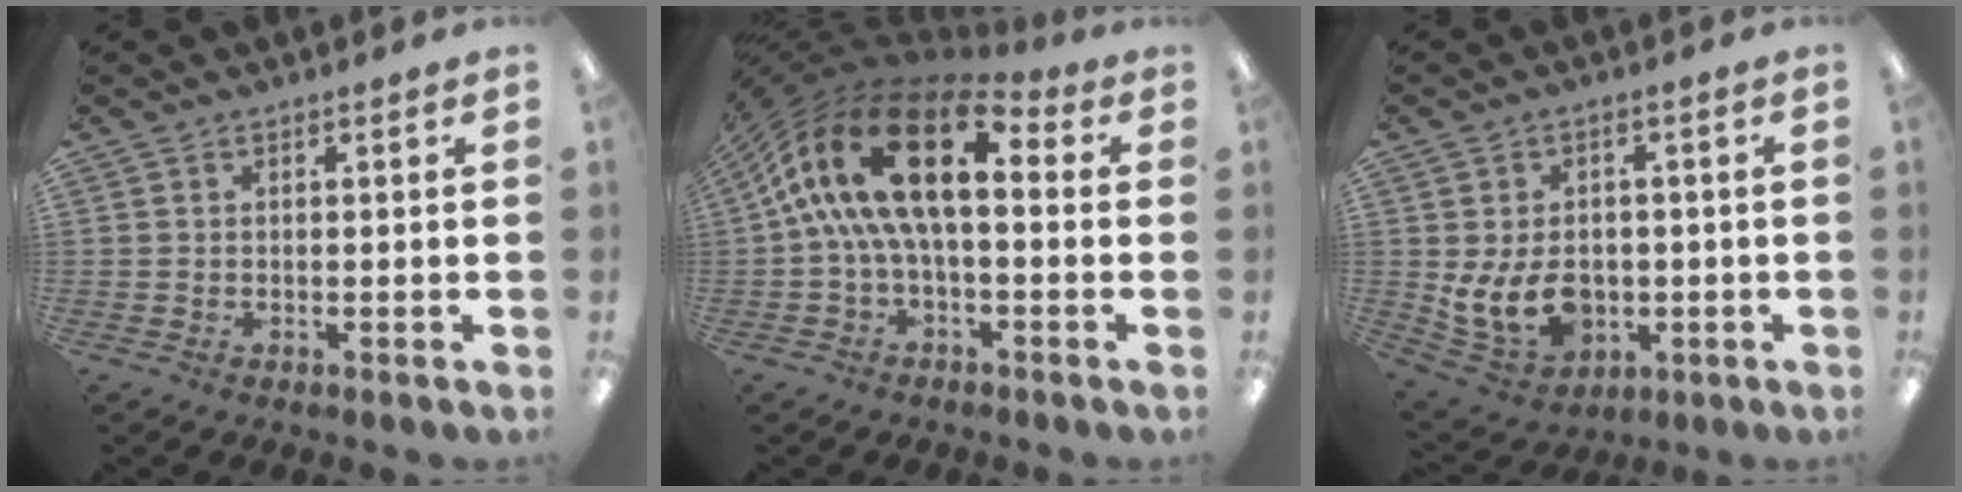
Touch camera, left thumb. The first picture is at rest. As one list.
[{"total": 20.7, "force": [5.6, 9.4, 17.5], "torque": [-0.340, -0.024, 0.096]}, {"total": 10.2, "force": [-1.7, 7.7, 6.5], "torque": [-0.134, 0.007, -0.027]}]